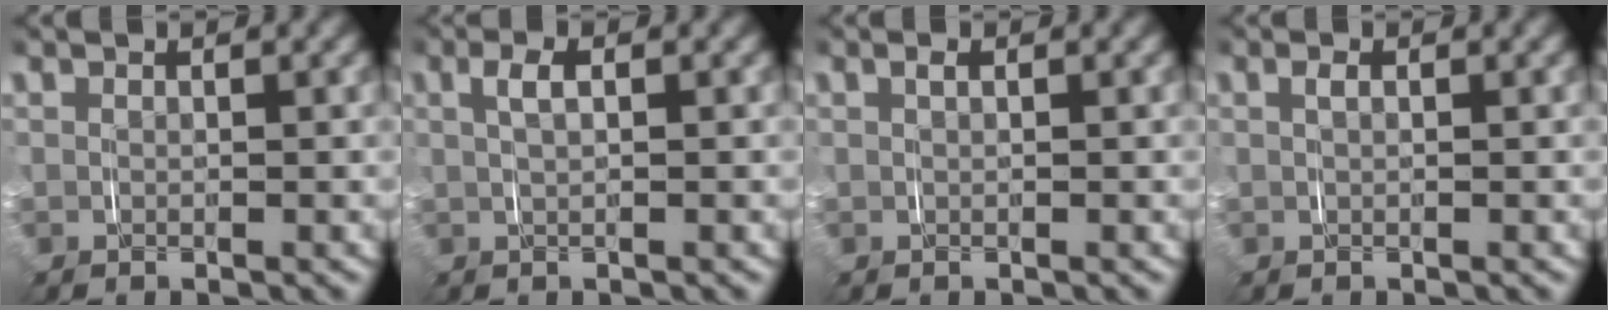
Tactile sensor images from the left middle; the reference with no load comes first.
{"total": 1.8, "force": [0.4, 0.7, 1.7], "torque": [-0.033, 0.004, 0.008]}
{"total": 0.6, "force": [0.1, 0.1, 0.5], "torque": [-0.009, 0.003, 0.004]}
{"total": 0.6, "force": [0.0, 0.2, 0.6], "torque": [-0.013, 0.002, 0.002]}